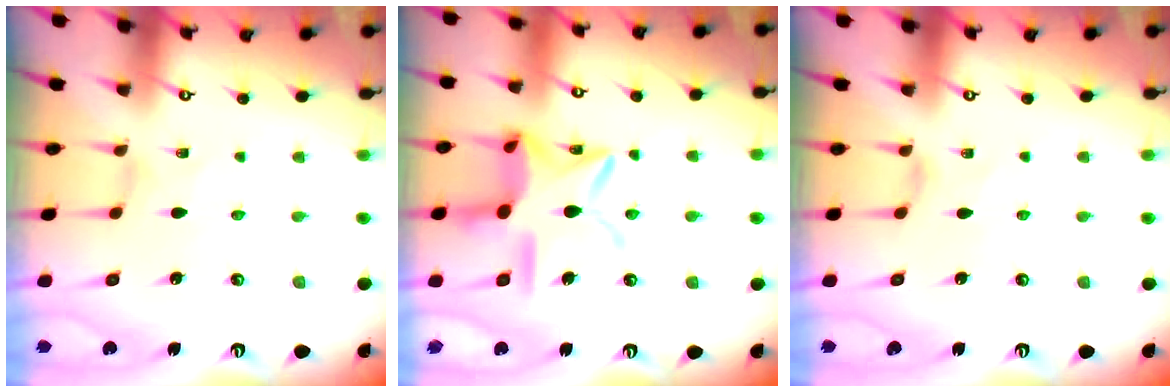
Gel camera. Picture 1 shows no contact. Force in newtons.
{"total": 15.2, "press": 15.2, "slide": 1.2}
{"total": 0.6, "press": 0.6, "slide": 0.2}